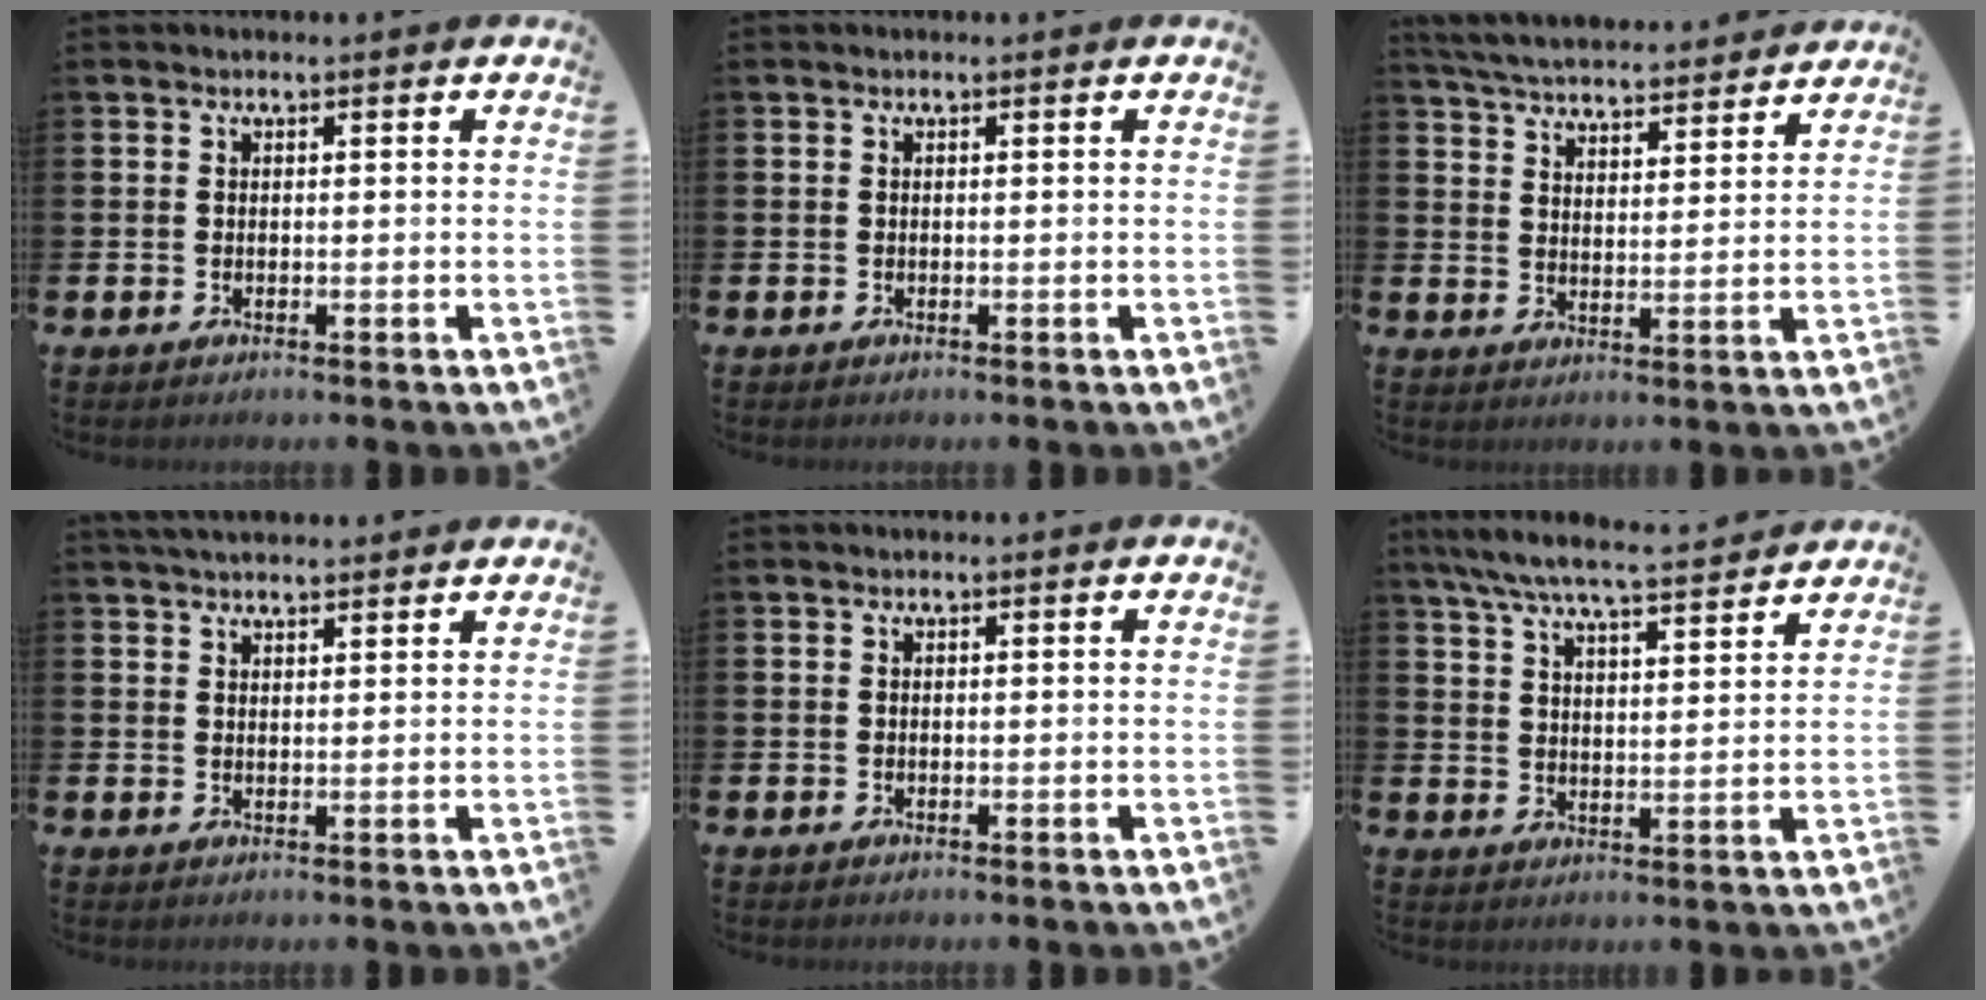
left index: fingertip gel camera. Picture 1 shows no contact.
{"total": 0.0}
{"total": 5.5, "force": [5.4, 0.6, 0.6], "torque": [-0.033, -0.036, 0.095]}
{"total": 2.9, "force": [2.8, 0.5, 0.7], "torque": [-0.014, -0.007, 0.050]}
{"total": 0.0}
{"total": 7.5, "force": [6.9, 0.6, 2.7], "torque": [-0.066, -0.040, 0.121]}